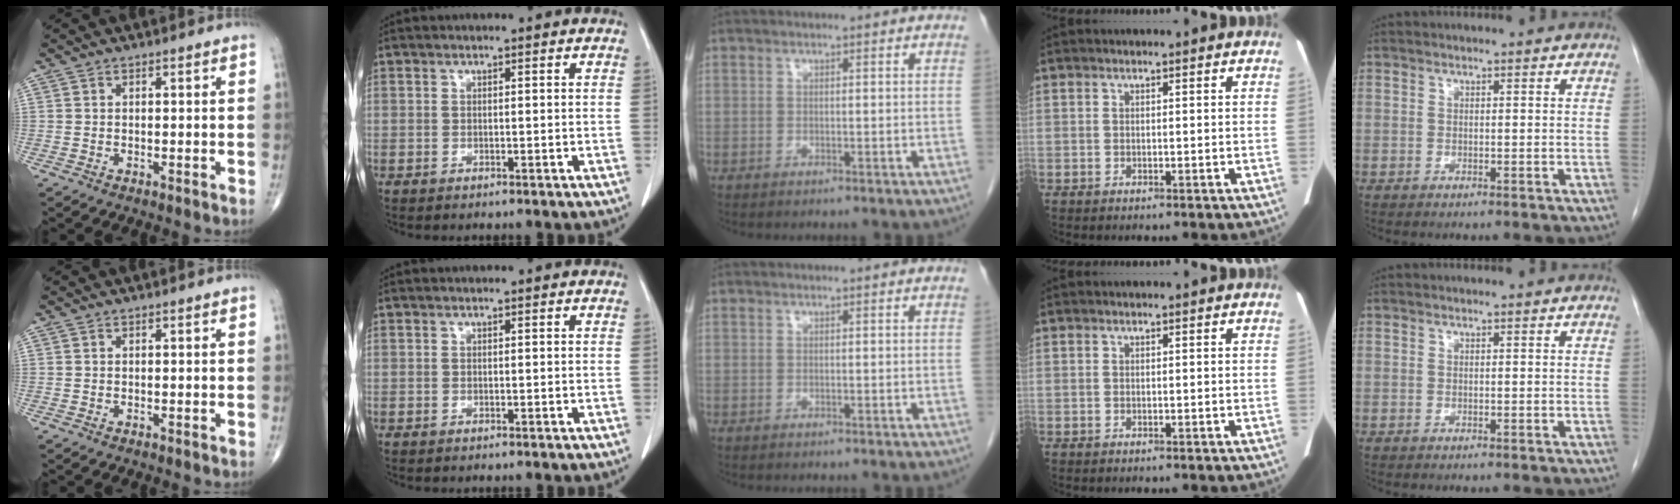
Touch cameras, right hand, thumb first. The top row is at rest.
{}